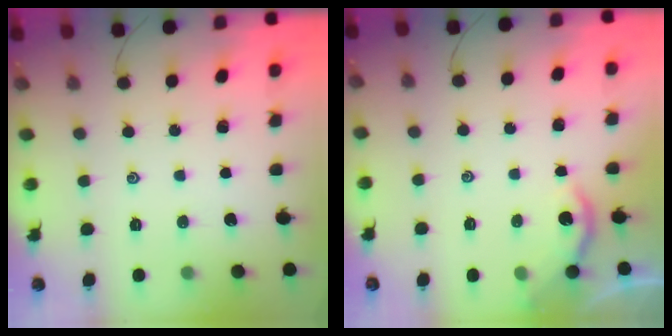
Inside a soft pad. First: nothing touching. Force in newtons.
{"total": 2.2, "press": 2.2, "slide": 0.2}